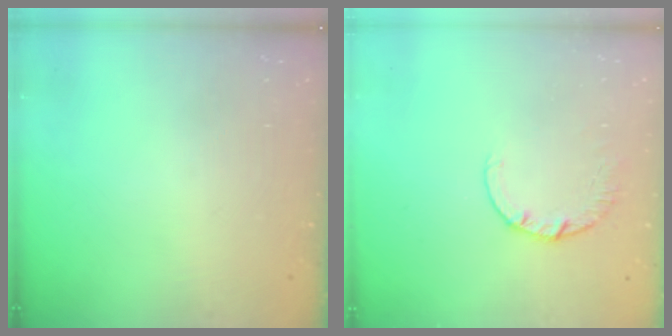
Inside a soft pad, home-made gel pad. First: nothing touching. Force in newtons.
{"total": 2.4, "press": 2.4, "slide": 0.2}